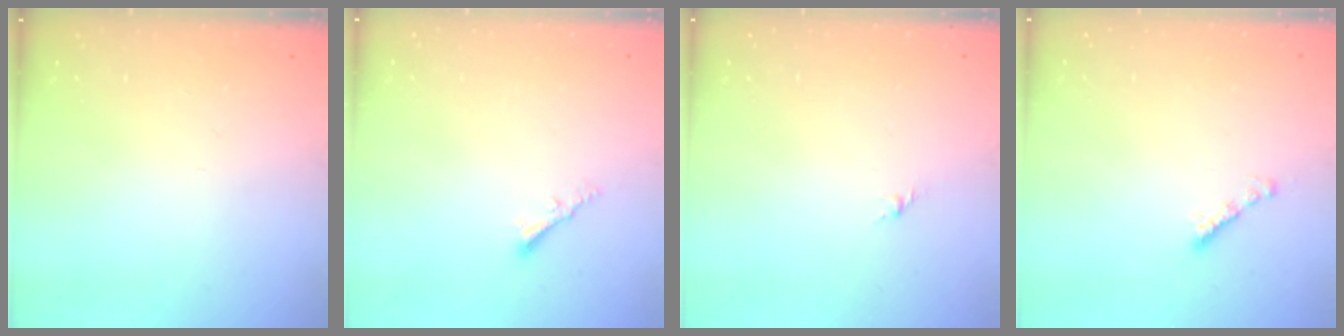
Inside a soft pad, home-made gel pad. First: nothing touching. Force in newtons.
{"total": 2.2, "press": 2.2, "slide": 0.4}
{"total": 1.6, "press": 1.5, "slide": 0.6}
{"total": 2.1, "press": 2.1, "slide": 0.3}